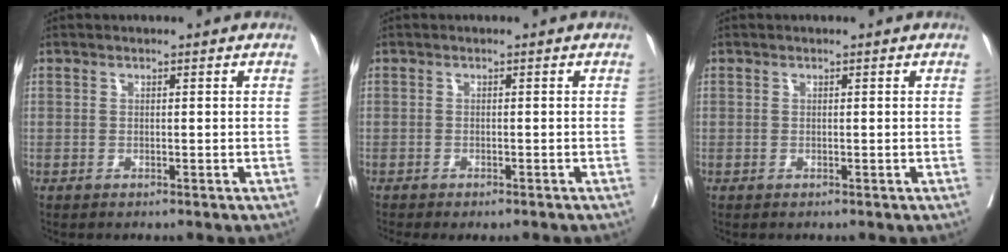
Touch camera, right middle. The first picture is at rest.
{"total": 3.5, "force": [-3.1, 0.8, 1.5], "torque": [-0.008, -0.006, -0.043]}
{"total": 0.0}